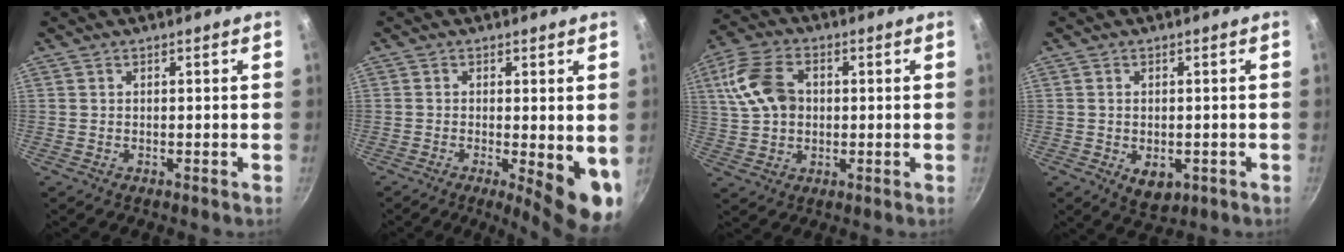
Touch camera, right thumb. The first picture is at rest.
{"total": 9.6, "force": [-1.7, 2.7, 9.0], "torque": [-0.104, -0.011, -0.016]}
{"total": 11.4, "force": [1.9, 8.0, 7.9], "torque": [-0.150, 0.015, 0.030]}
{"total": 5.2, "force": [-1.4, 3.4, 3.8], "torque": [-0.048, -0.005, -0.012]}